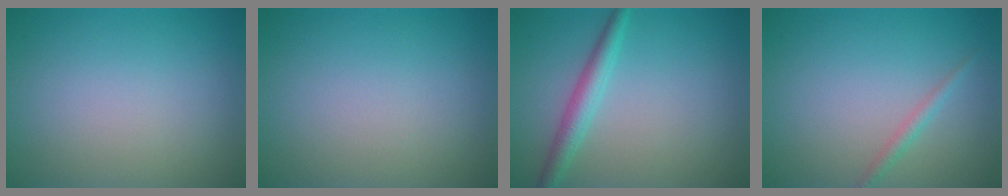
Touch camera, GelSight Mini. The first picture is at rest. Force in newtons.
{"total": 0.0}
{"total": 2.6, "press": 2.6, "slide": 0.1}
{"total": 1.1, "press": 1.1, "slide": 0.1}